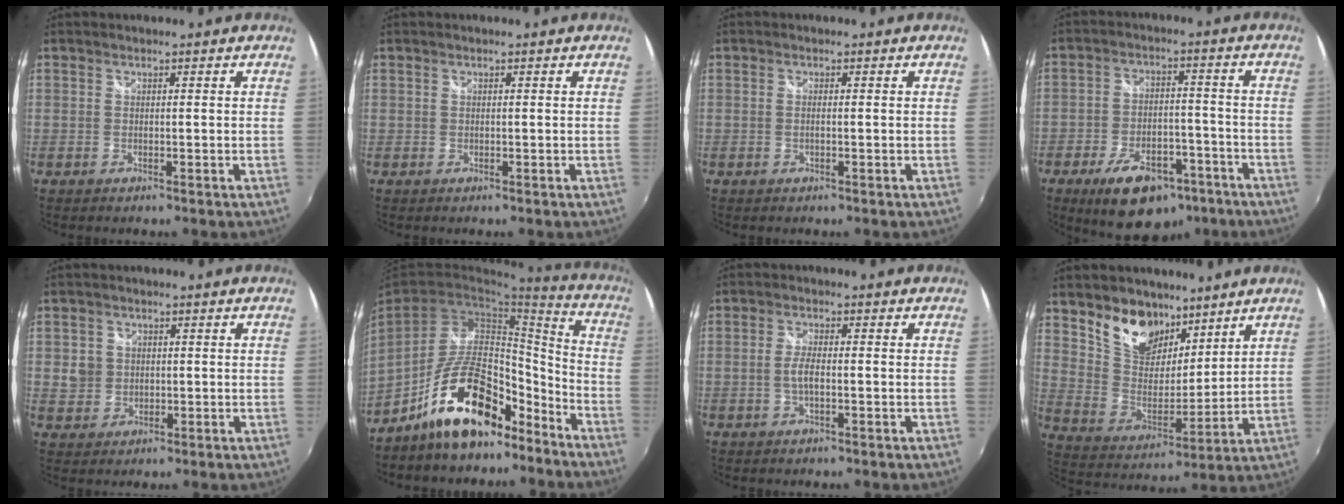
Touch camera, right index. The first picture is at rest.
{"total": 0.0}
{"total": 0.7, "force": [-0.1, 0.1, 0.6], "torque": [-0.014, 0.001, -0.005]}
{"total": 14.9, "force": [-9.5, 7.4, 8.7], "torque": [-0.163, 0.006, -0.135]}
{"total": 4.8, "force": [0.4, 4.7, 1.0], "torque": [-0.018, 0.011, 0.012]}
{"total": 17.8, "force": [-12.8, 7.5, 9.9], "torque": [-0.171, 0.046, -0.192]}
{"total": 2.8, "force": [-0.7, 0.7, 2.6], "torque": [-0.055, 0.001, -0.014]}
{"total": 13.3, "force": [9.1, 7.9, 5.6], "torque": [-0.121, 0.002, 0.174]}